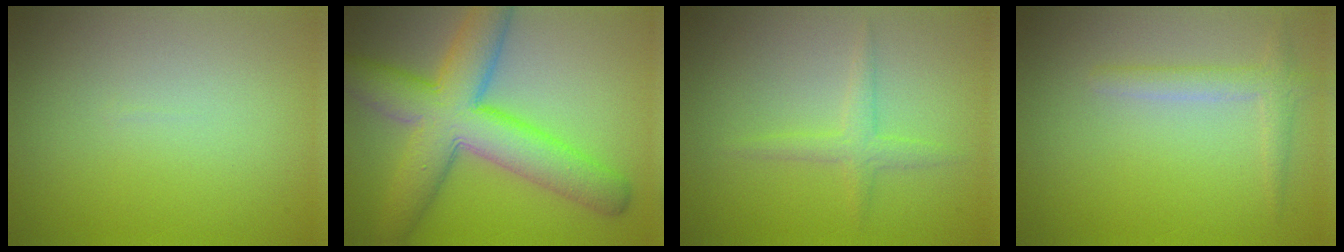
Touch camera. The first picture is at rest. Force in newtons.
{"total": 9.6, "press": 9.5, "slide": 0.3}
{"total": 1.7, "press": 1.7, "slide": 0.1}
{"total": 1.9, "press": 1.9, "slide": 0.0}